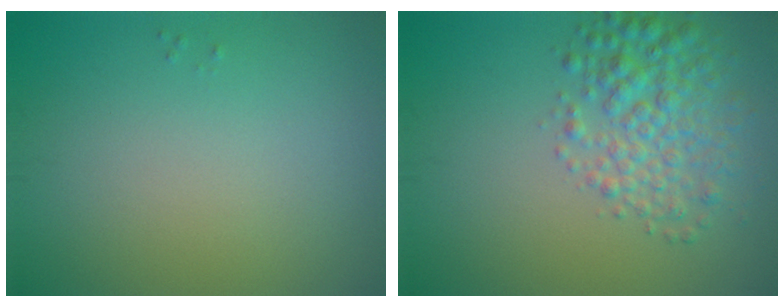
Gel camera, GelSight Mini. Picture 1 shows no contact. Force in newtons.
{"total": 4.4, "press": 4.4, "slide": 0.1}